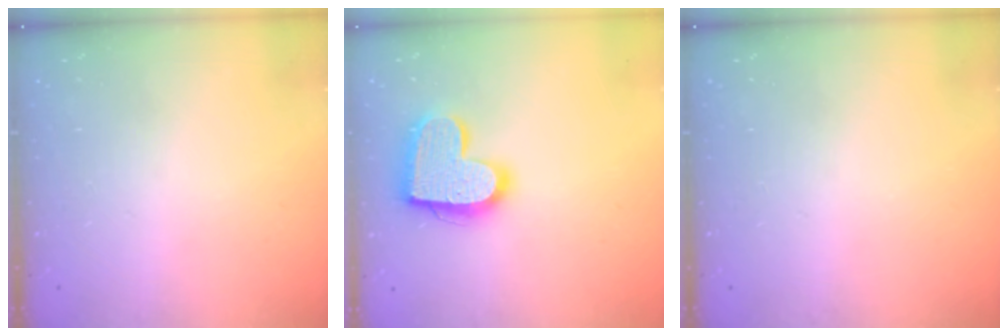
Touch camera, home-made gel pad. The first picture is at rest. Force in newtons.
{"total": 16.9, "press": 16.8, "slide": 1.2}
{"total": 0.0}